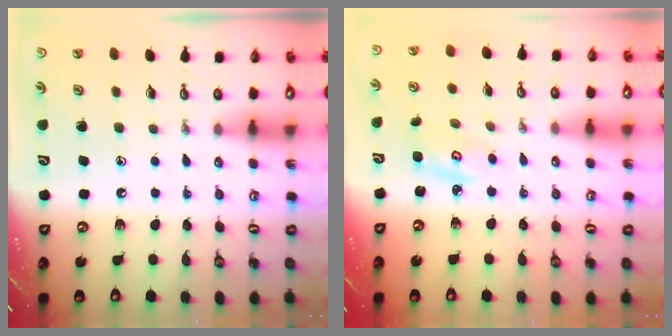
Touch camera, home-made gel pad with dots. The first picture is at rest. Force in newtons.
{"total": 2.8, "press": 2.8, "slide": 0.2}